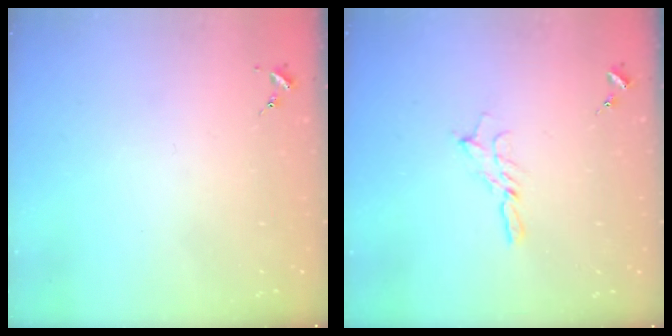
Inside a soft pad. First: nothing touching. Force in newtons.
{"total": 5.6, "press": 5.6, "slide": 0.2}